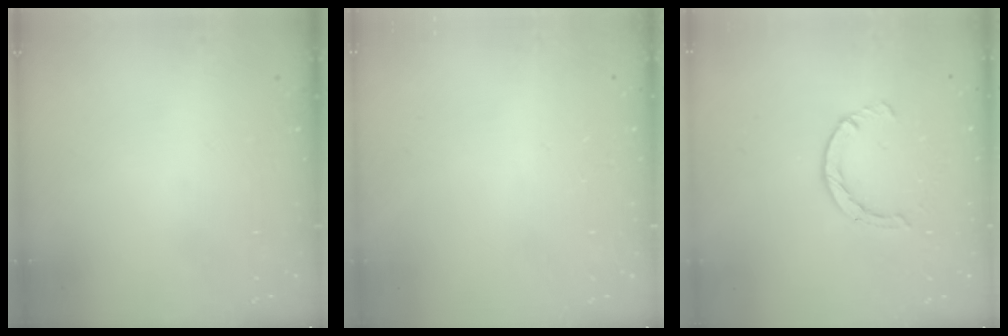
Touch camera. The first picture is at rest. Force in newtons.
{"total": 2.5, "press": 2.5, "slide": 0.2}
{"total": 4.1, "press": 4.0, "slide": 0.4}